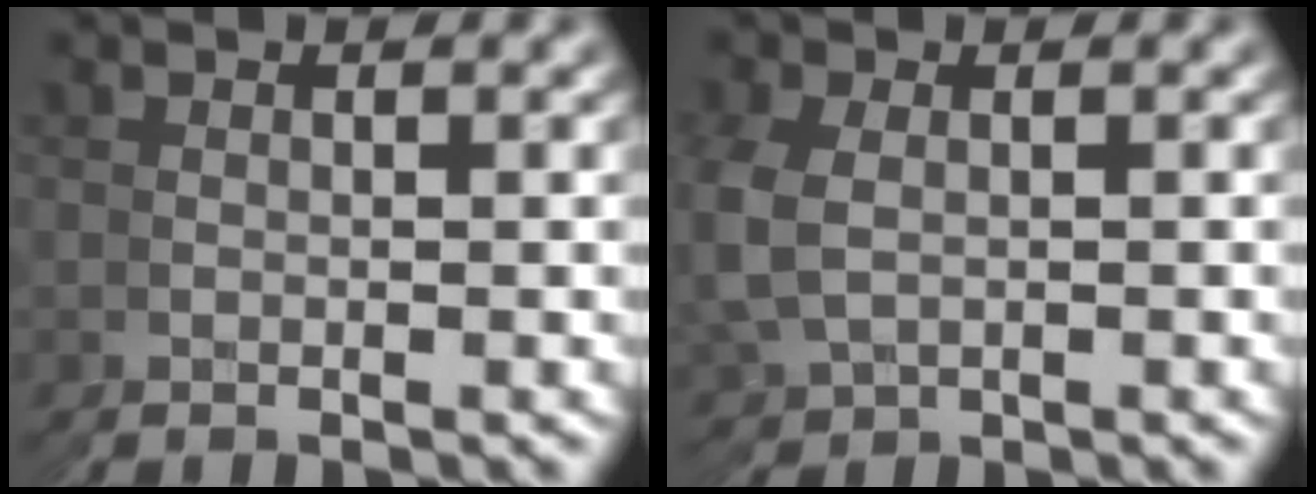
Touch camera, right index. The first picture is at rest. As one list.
[{"total": 3.5, "force": [0.0, 3.5, 0.2], "torque": [-0.026, -0.018, 0.008]}]